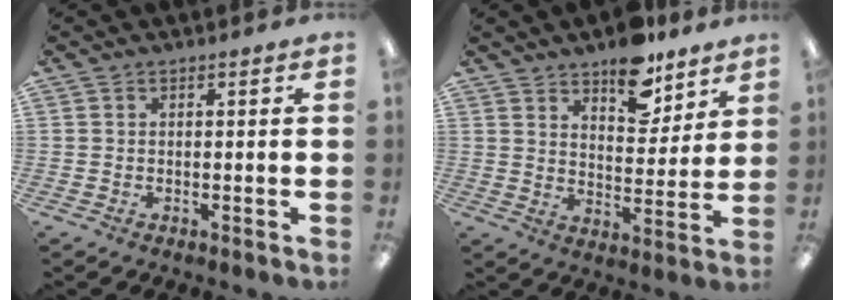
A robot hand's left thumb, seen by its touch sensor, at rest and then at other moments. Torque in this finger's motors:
{"motor_torque": [1.50, 1.02, 0.90, -0.93, 0.18]}